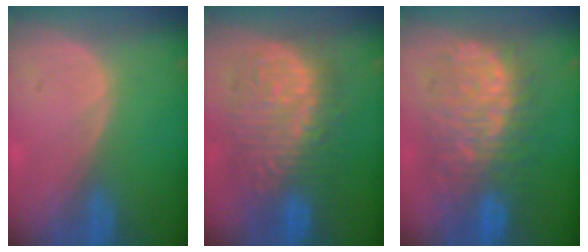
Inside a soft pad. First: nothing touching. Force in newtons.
{"total": 12.1, "press": 12.0, "slide": 1.1}
{"total": 11.9, "press": 11.8, "slide": 1.4}